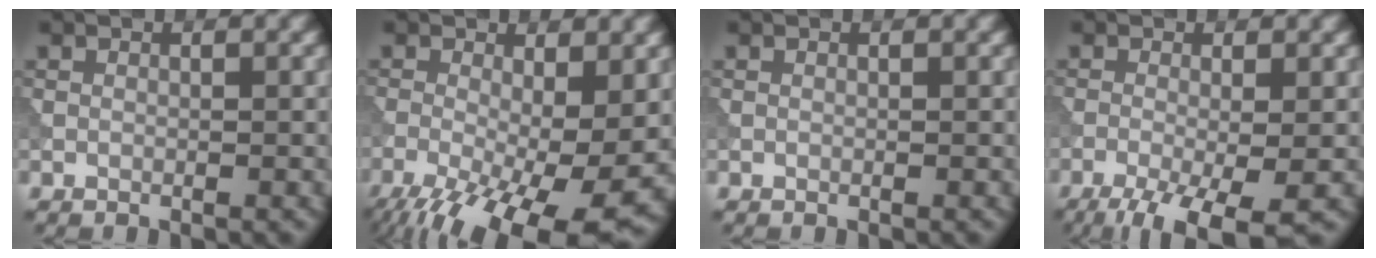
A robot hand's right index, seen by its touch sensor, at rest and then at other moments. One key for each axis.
{"total": 13.9, "fx": -5.2, "fy": 5.3, "fz": 11.8, "tx": -0.206, "ty": -0.030, "tz": -0.076}
{"total": 0.0}
{"total": 7.2, "fx": -3.9, "fy": 1.9, "fz": 5.7, "tx": -0.102, "ty": -0.017, "tz": -0.065}